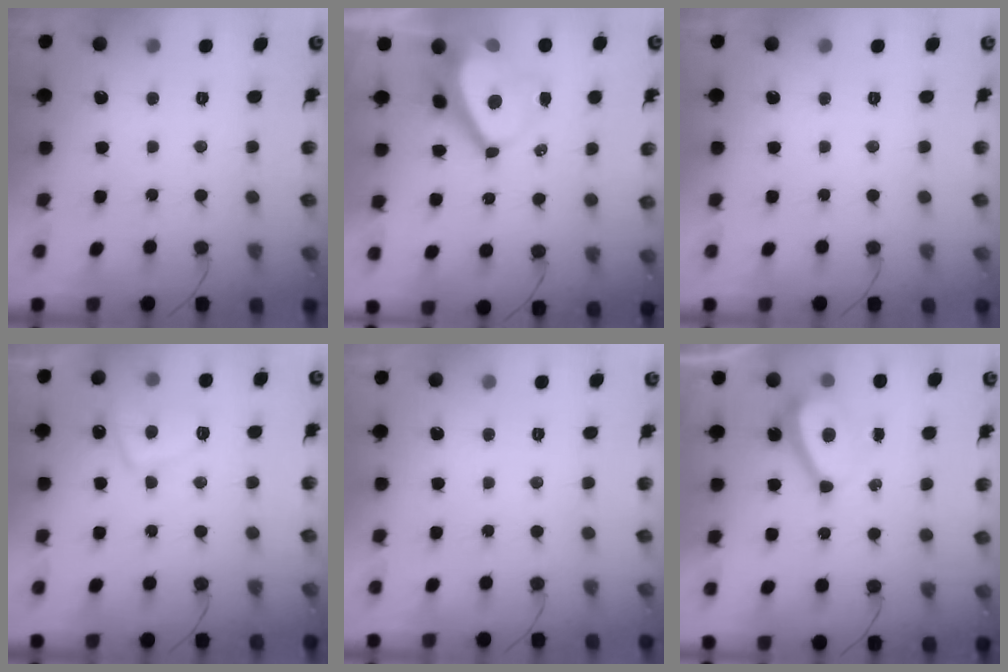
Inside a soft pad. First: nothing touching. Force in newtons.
{"total": 6.7, "press": 6.6, "slide": 0.9}
{"total": 0.0}
{"total": 7.8, "press": 7.8, "slide": 1.2}
{"total": 0.0}
{"total": 8.2, "press": 7.6, "slide": 3.2}